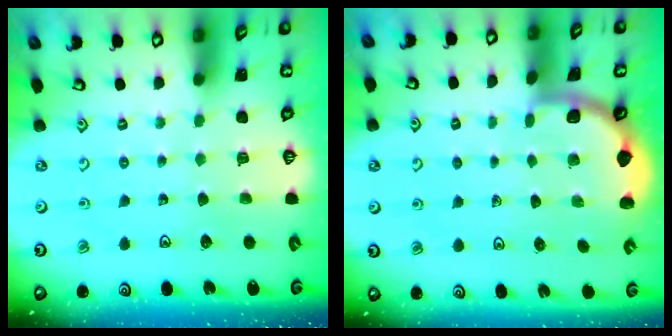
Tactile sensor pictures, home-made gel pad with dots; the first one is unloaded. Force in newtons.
{"total": 1.7, "press": 1.6, "slide": 0.1}